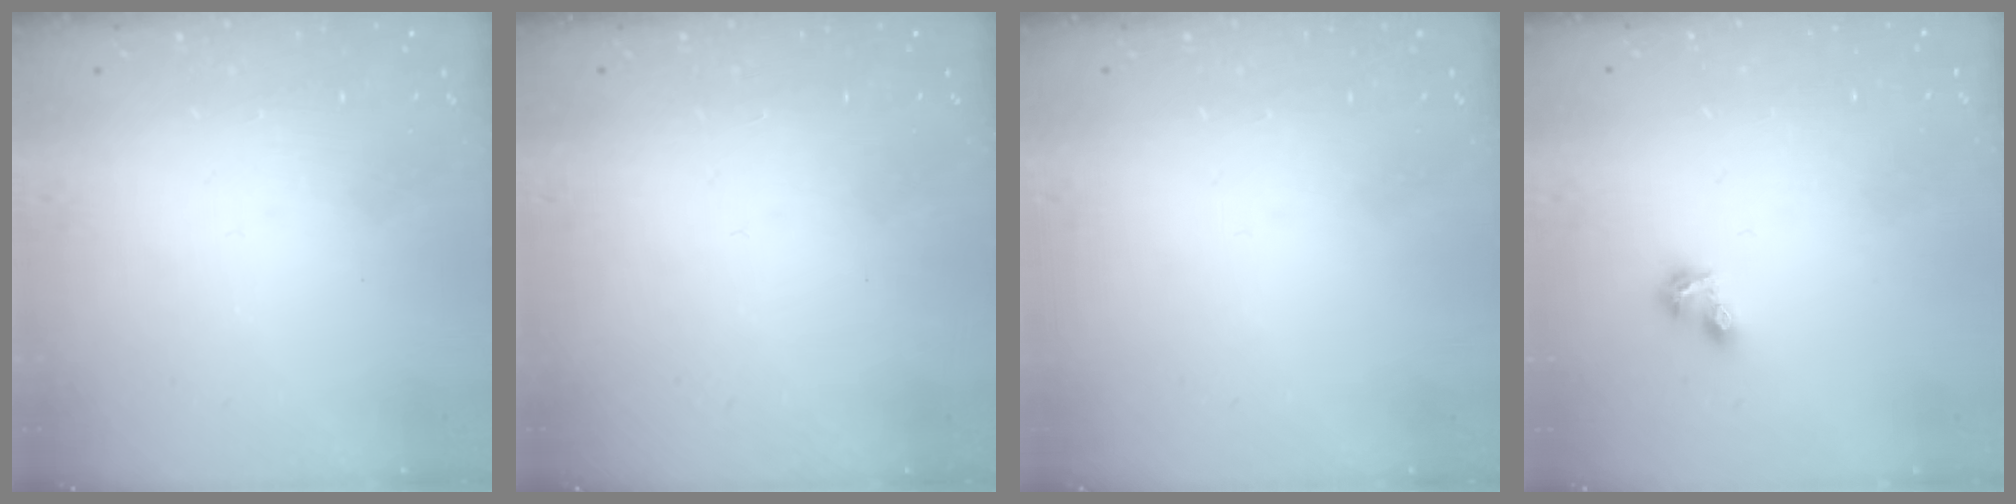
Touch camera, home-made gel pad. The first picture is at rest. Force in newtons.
{"total": 0.0}
{"total": 0.0}
{"total": 3.4, "press": 3.3, "slide": 1.0}